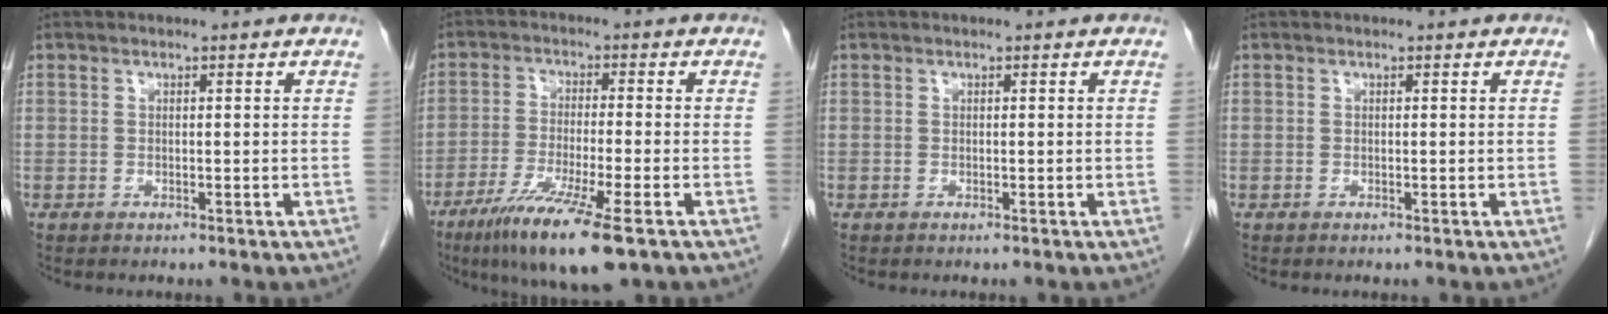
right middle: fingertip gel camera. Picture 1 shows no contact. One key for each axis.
{"total": 11.4, "fx": -6.7, "fy": 0.6, "fz": 9.2, "tx": -0.170, "ty": -0.033, "tz": -0.113}
{"total": 0.0}
{"total": 0.0}